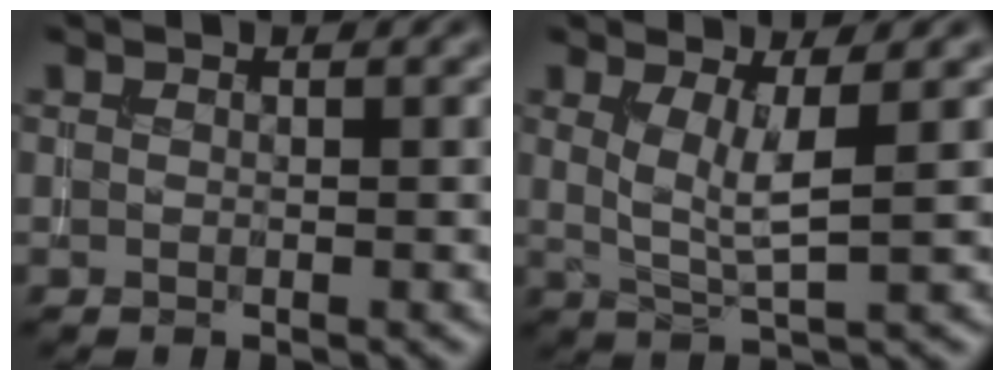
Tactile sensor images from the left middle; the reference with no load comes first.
{"total": 3.6, "force": [0.8, 0.8, 3.4], "torque": [-0.066, -0.009, 0.018]}